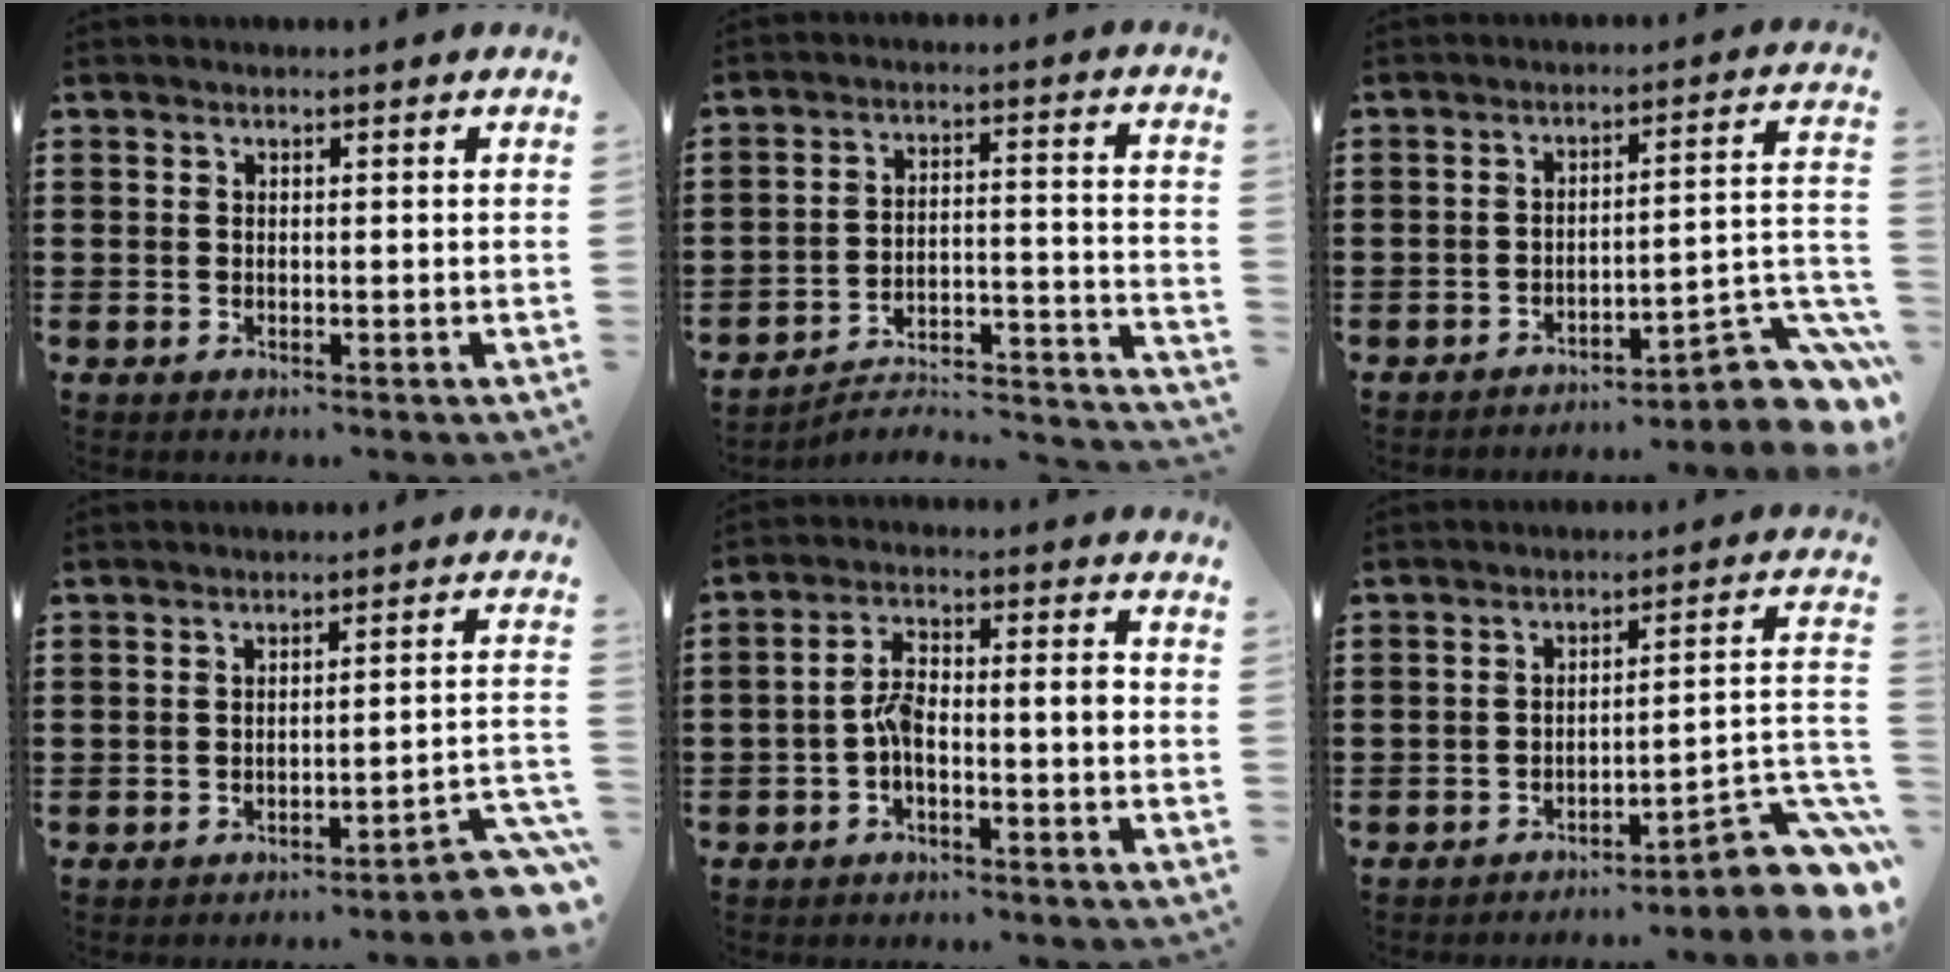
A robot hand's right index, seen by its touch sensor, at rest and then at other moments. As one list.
[{"total": 3.1, "force": [-2.8, 0.6, 1.1], "torque": [-0.030, -0.013, -0.067]}, {"total": 6.5, "force": [-4.5, 1.4, 4.5], "torque": [-0.053, -0.015, -0.088]}, {"total": 3.5, "force": [-3.0, -0.2, 1.9], "torque": [-0.036, -0.016, -0.062]}, {"total": 5.3, "force": [-1.7, 1.7, 4.8], "torque": [-0.092, 0.008, -0.035]}, {"total": 6.8, "force": [-4.4, 1.3, 5.0], "torque": [-0.070, -0.011, -0.085]}]